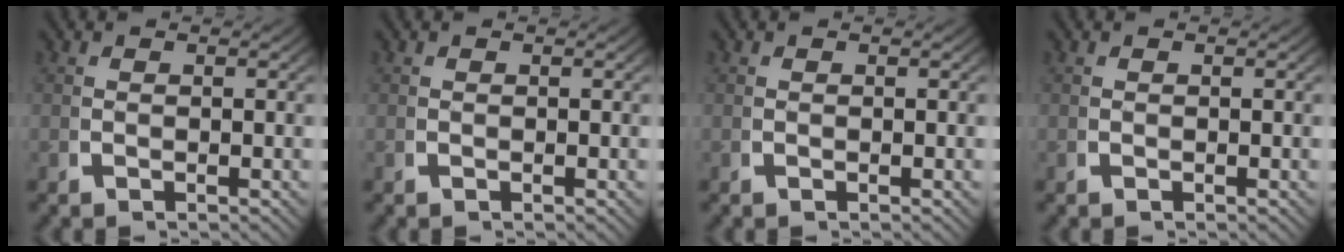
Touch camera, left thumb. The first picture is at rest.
{"total": 0.0}
{"total": 0.0}
{"total": 0.0}